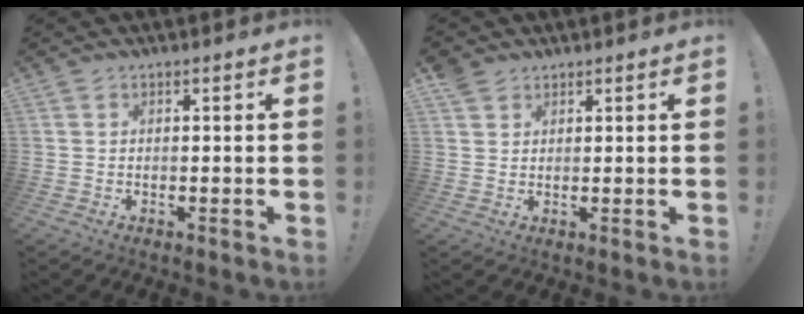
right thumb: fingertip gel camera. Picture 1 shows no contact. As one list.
[{"total": 3.0, "force": [2.3, 1.8, 0.7], "torque": [-0.006, -0.012, 0.042]}]